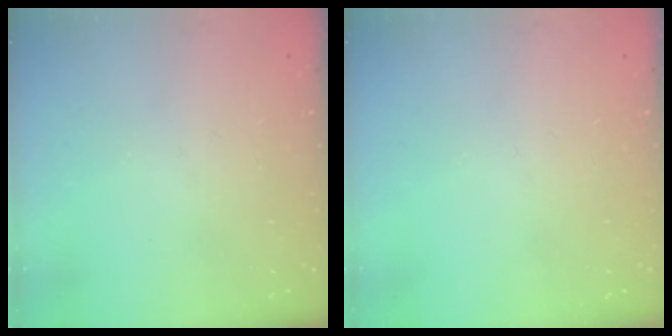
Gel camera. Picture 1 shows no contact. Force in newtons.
{"total": 0.0}